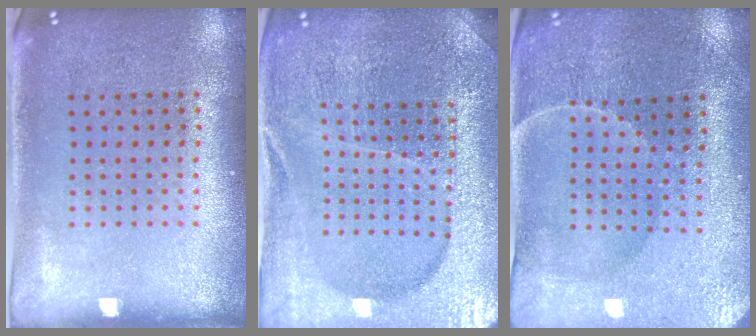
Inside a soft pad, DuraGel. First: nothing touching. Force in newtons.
{"total": 5.0, "press": 4.6, "slide": 1.9}
{"total": 1.0, "press": 0.9, "slide": 0.3}